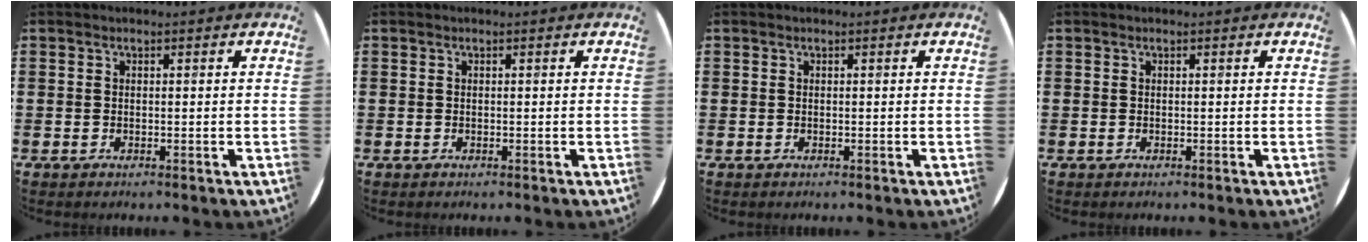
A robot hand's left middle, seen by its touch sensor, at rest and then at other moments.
{"total": 0.0}
{"total": 0.0}
{"total": 0.0}